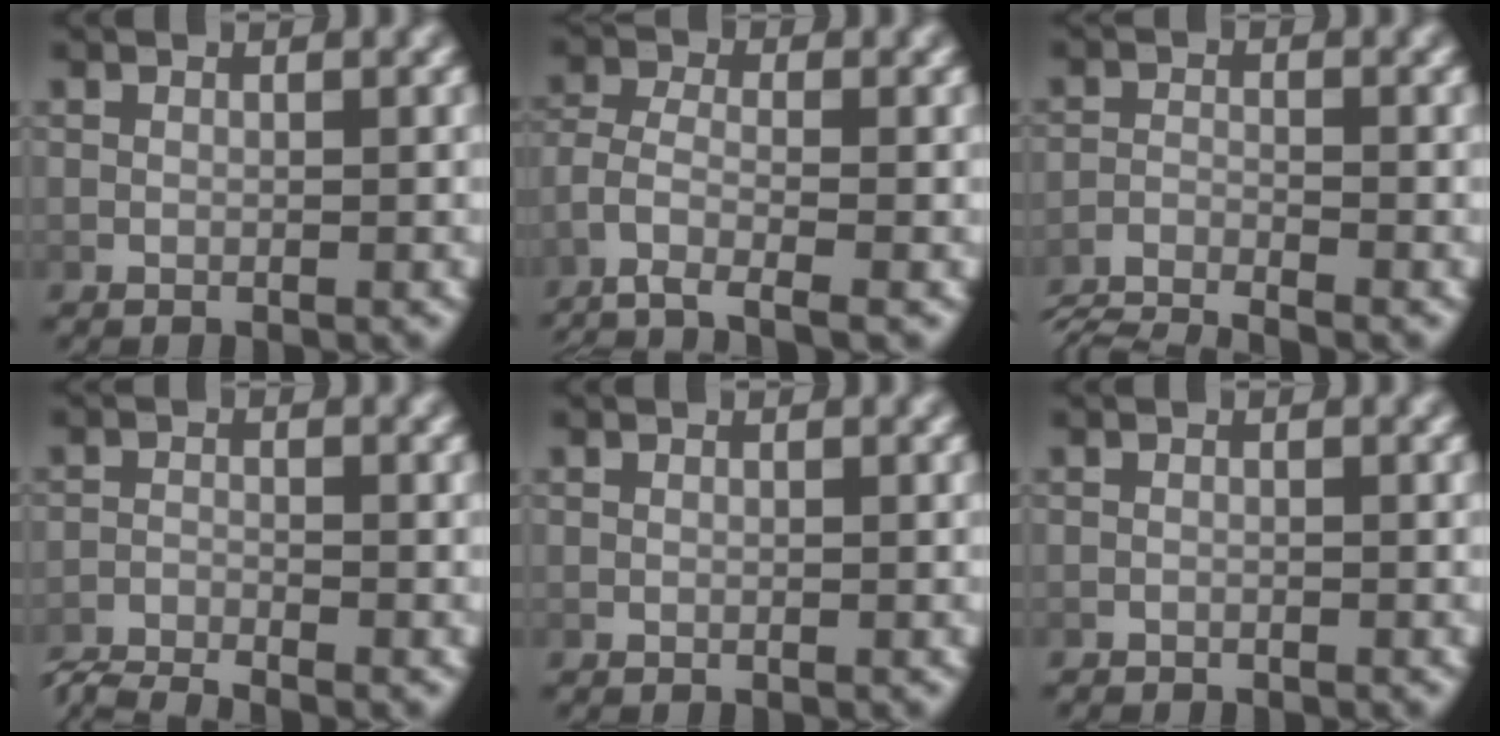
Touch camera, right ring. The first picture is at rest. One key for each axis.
{"total": 4.9, "fx": -2.8, "fy": 2.3, "fz": 3.3, "tx": -0.088, "ty": -0.030, "tz": -0.031}
{"total": 6.5, "fx": -6.1, "fy": 1.6, "fz": 1.5, "tx": -0.023, "ty": -0.022, "tz": -0.093}
{"total": 3.5, "fx": -3.4, "fy": 0.7, "fz": 0.5, "tx": -0.008, "ty": -0.011, "tz": -0.059}
{"total": 0.0}
{"total": 0.7, "fx": -0.7, "fy": -0.1, "fz": -0.1, "tx": -0.003, "ty": -0.007, "tz": -0.008}